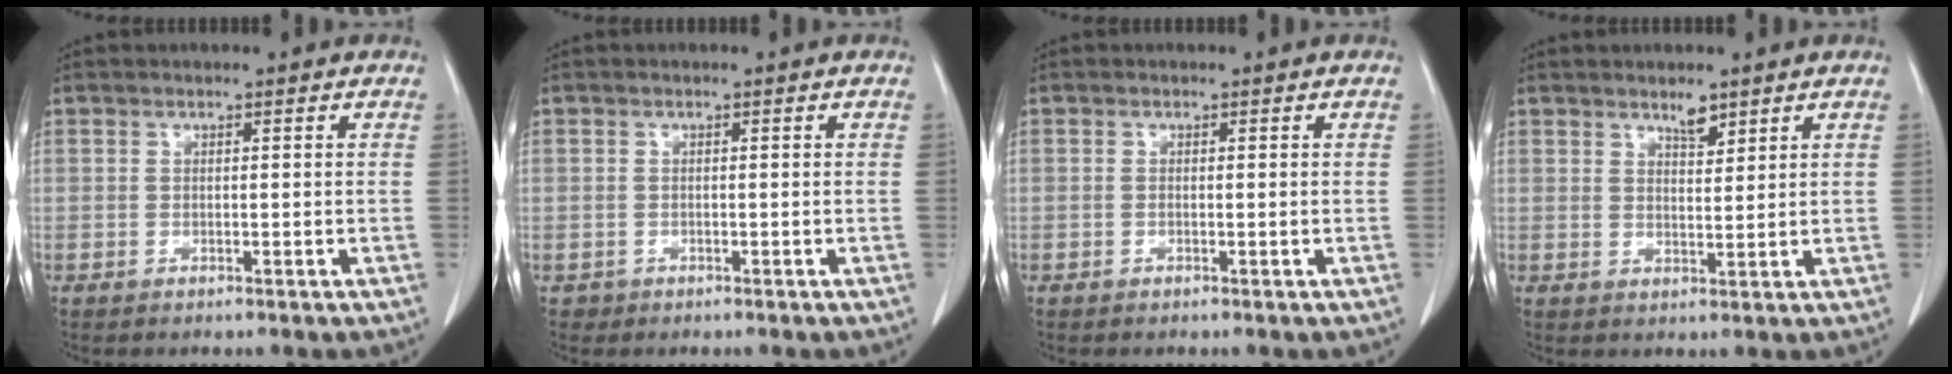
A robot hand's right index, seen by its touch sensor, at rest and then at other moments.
{"total": 1.1, "force": [-0.5, 1.0, -0.2], "torque": [-0.001, 0.005, -0.011]}
{"total": 0.0}
{"total": 2.7, "force": [2.2, 0.8, 1.4], "torque": [-0.028, -0.004, 0.038]}